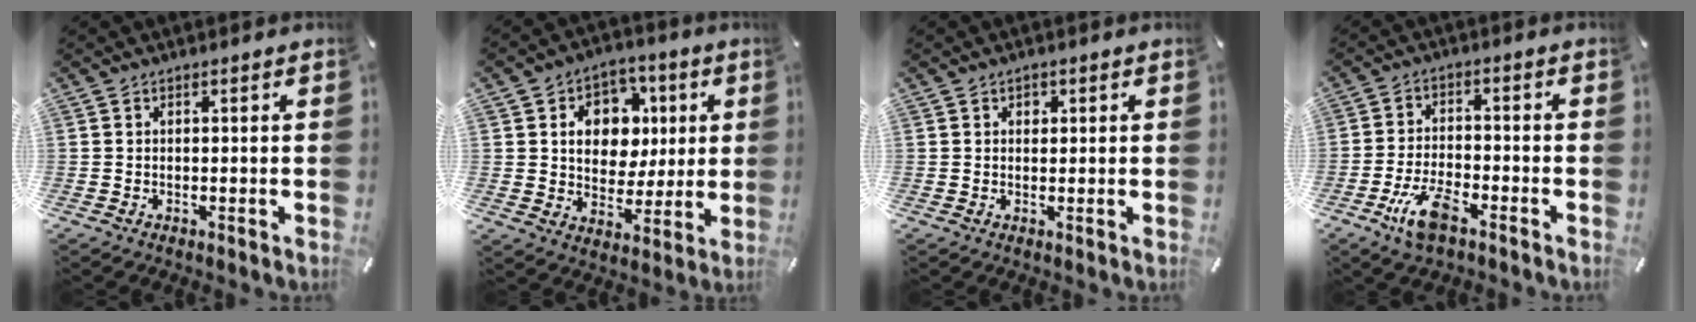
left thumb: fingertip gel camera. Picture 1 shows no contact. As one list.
[{"total": 10.6, "force": [2.1, 9.4, 4.5], "torque": [-0.068, -0.004, 0.042]}, {"total": 1.3, "force": [0.3, 1.2, 0.4], "torque": [0.007, -0.001, 0.001]}, {"total": 8.9, "force": [-5.1, 3.7, 6.3], "torque": [-0.138, 0.012, -0.095]}]